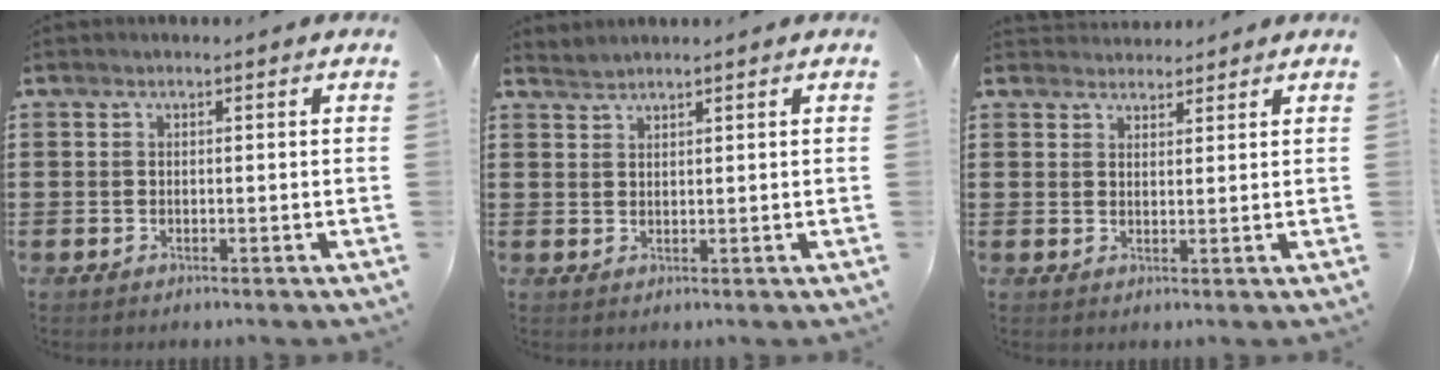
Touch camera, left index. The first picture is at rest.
{"total": 1.3, "force": [1.2, -0.2, -0.1], "torque": [-0.001, 0.001, 0.025]}
{"total": 2.4, "force": [2.3, 0.6, -0.4], "torque": [0.001, -0.002, 0.044]}